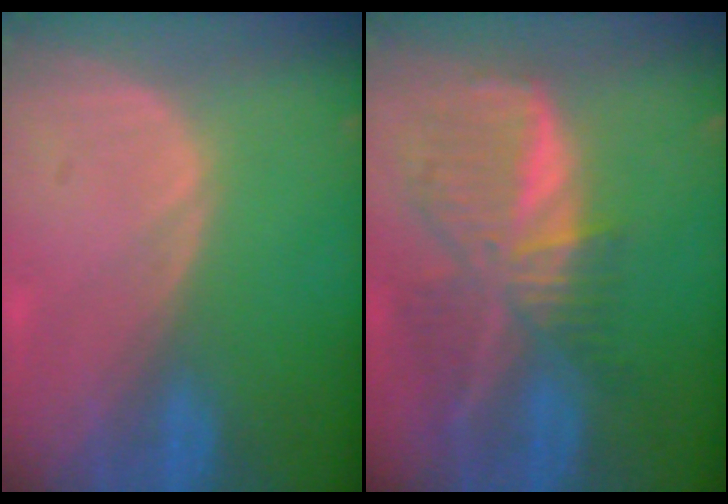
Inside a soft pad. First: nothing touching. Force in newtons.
{"total": 9.4, "press": 8.3, "slide": 4.5}